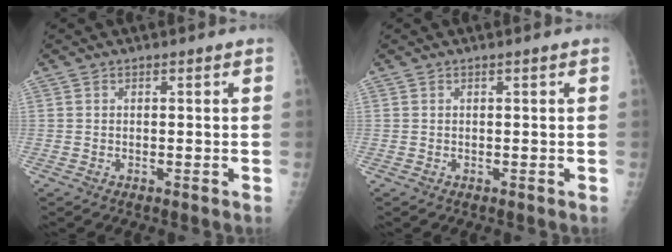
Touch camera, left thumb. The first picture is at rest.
{"total": 0.0}